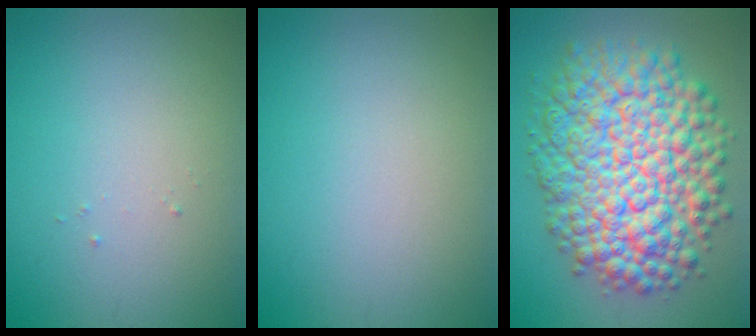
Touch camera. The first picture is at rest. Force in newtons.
{"total": 0.0}
{"total": 12.4, "press": 12.4, "slide": 0.4}